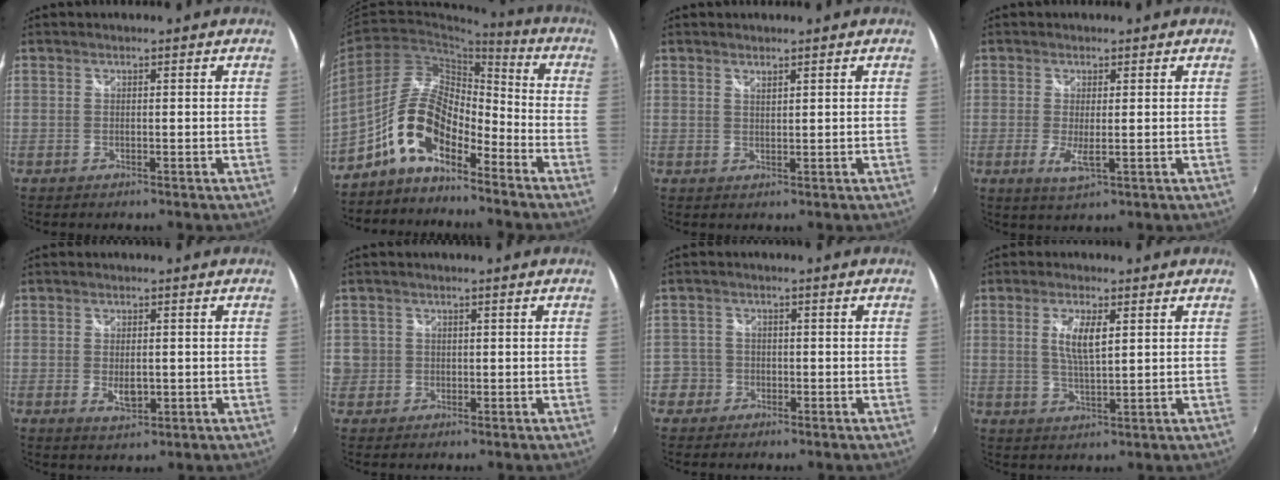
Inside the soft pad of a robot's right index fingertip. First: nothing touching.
{"total": 11.5, "force": [-7.3, 4.7, 7.5], "torque": [-0.154, 0.014, -0.143]}
{"total": 1.2, "force": [1.1, 0.2, 0.6], "torque": [-0.008, 0.000, 0.018]}
{"total": 3.6, "force": [-0.5, 0.8, 3.5], "torque": [-0.070, -0.011, -0.009]}
{"total": 3.9, "force": [-0.6, 2.2, 3.2], "torque": [-0.054, -0.008, -0.006]}
{"total": 4.3, "force": [0.0, 4.2, 0.8], "torque": [-0.017, 0.006, 0.004]}
{"total": 4.4, "force": [-2.0, 3.9, 0.3], "torque": [-0.013, 0.020, -0.040]}
{"total": 5.5, "force": [1.5, 1.5, 5.1], "torque": [-0.097, -0.004, 0.030]}